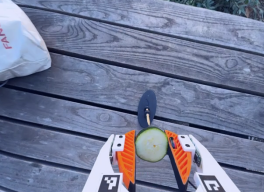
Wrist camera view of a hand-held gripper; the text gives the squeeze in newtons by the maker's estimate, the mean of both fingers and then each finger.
{"total": 11.3, "left": 11.5, "right": 11.1}